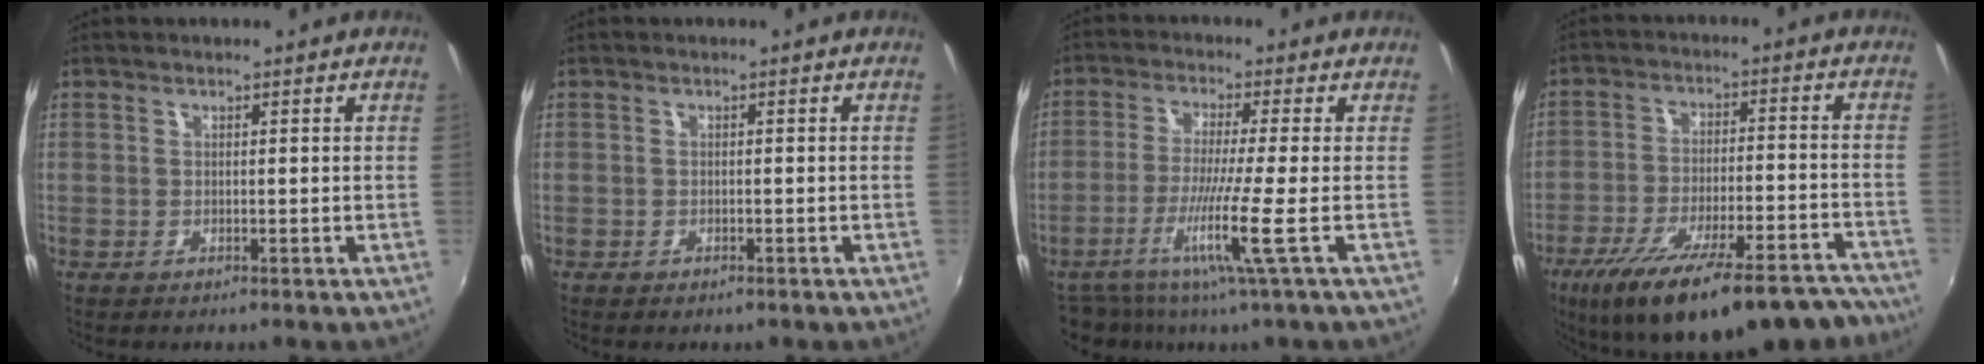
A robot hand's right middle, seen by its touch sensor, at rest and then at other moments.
{"total": 1.1, "force": [-0.8, 0.7, 0.4], "torque": [-0.010, -0.005, -0.013]}
{"total": 8.0, "force": [-3.4, -0.6, 7.3], "torque": [-0.158, -0.014, -0.062]}
{"total": 26.3, "force": [-20.5, 8.1, 14.4], "torque": [-0.242, -0.029, -0.287]}